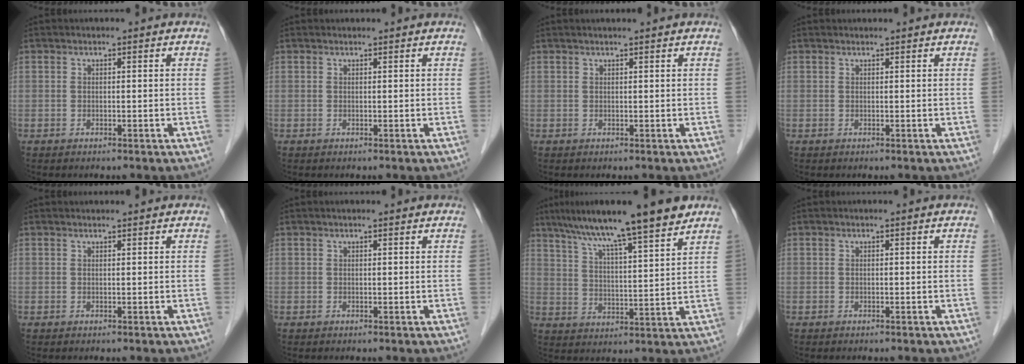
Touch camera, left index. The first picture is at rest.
{"total": 0.5, "force": [0.5, 0.0, 0.1], "torque": [-0.003, 0.008, 0.010]}
{"total": 2.1, "force": [1.7, -0.3, 1.1], "torque": [-0.012, 0.017, 0.030]}
{"total": 0.9, "force": [0.9, 0.0, 0.1], "torque": [-0.007, 0.011, 0.015]}
{"total": 1.1, "force": [1.1, 0.0, 0.2], "torque": [-0.007, 0.012, 0.019]}
{"total": 1.6, "force": [1.3, 0.1, 0.9], "torque": [-0.010, 0.020, 0.020]}
{"total": 14.9, "force": [11.5, 0.1, 9.5], "torque": [-0.152, 0.018, 0.180]}
{"total": 0.0}